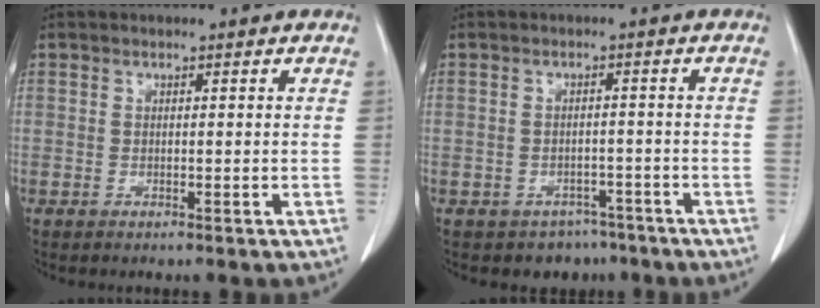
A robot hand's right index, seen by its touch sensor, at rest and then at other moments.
{"total": 5.0, "force": [-3.5, 3.6, 0.8], "torque": [0.003, 0.012, -0.041]}